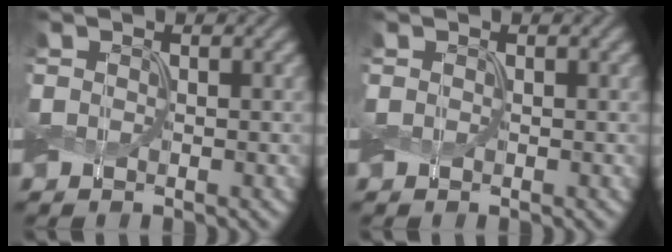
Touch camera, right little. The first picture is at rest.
{"total": 0.0}